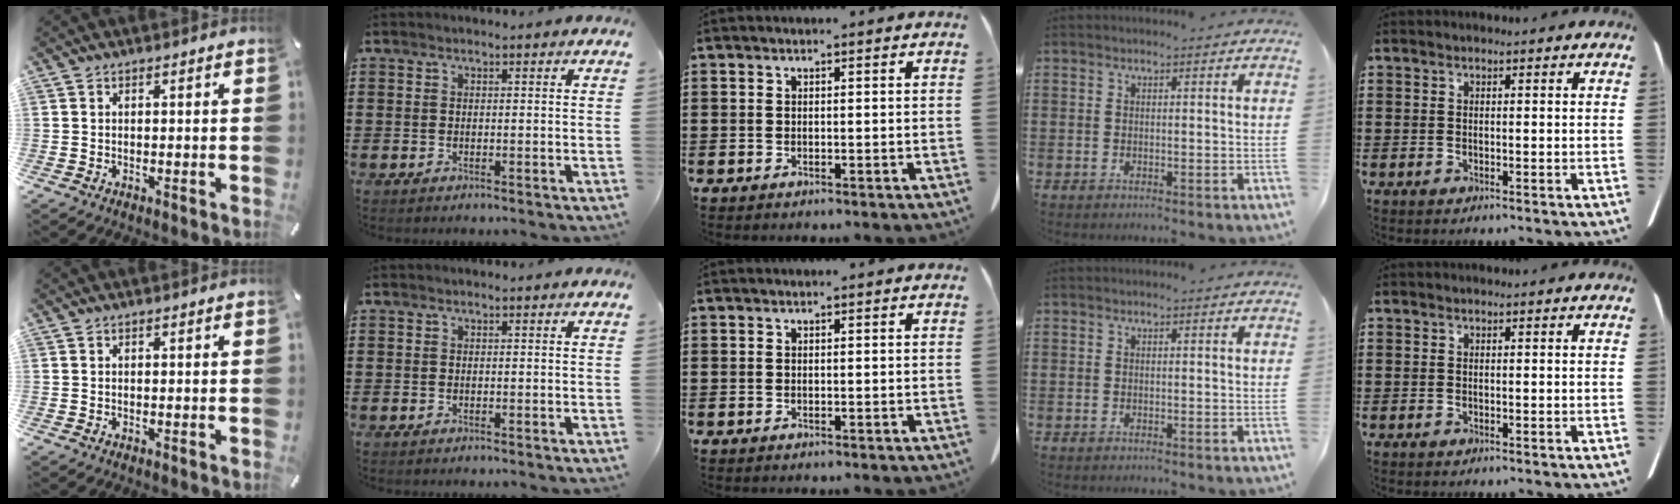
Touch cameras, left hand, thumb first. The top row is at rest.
{}